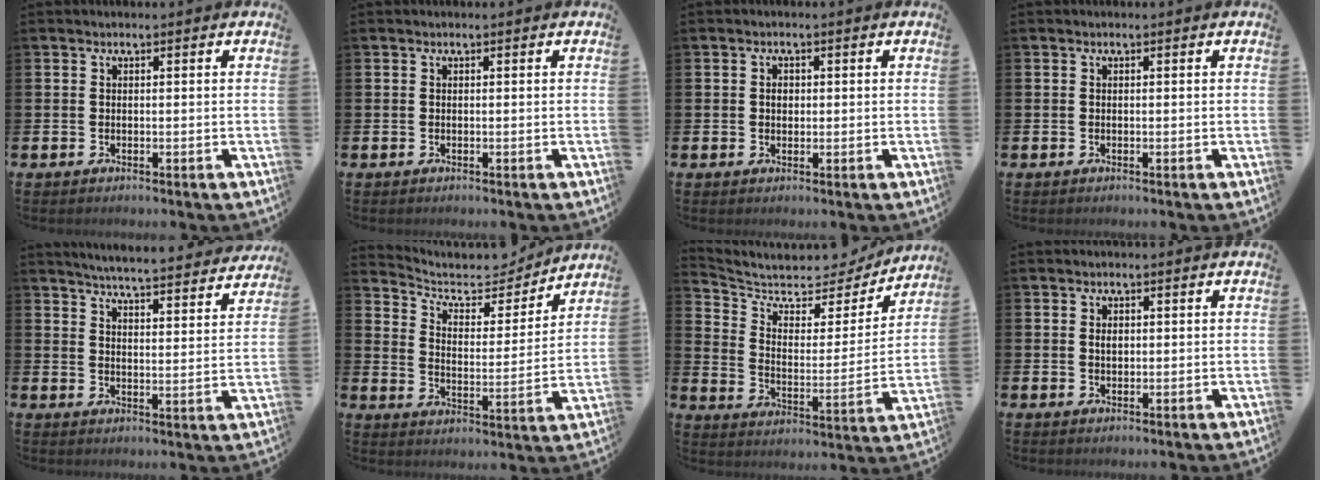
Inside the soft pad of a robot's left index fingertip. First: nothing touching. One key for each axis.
{"total": 0.0}
{"total": 1.3, "fx": 0.2, "fy": 1.0, "fz": 0.7, "tx": 0.002, "ty": 0.001, "tz": 0.000}
{"total": 0.0}
{"total": 5.5, "fx": 5.4, "fy": -0.1, "fz": 1.1, "tx": -0.035, "ty": -0.046, "tz": 0.092}
{"total": 7.4, "fx": 6.8, "fy": 2.5, "fz": 1.5, "tx": -0.064, "ty": -0.051, "tz": 0.118}
{"total": 6.6, "fx": 5.9, "fy": 2.4, "fz": 1.4, "tx": -0.063, "ty": -0.053, "tz": 0.095}
{"total": 1.2, "fx": 0.5, "fy": 0.8, "fz": 0.8, "tx": -0.001, "ty": -0.001, "tz": 0.004}